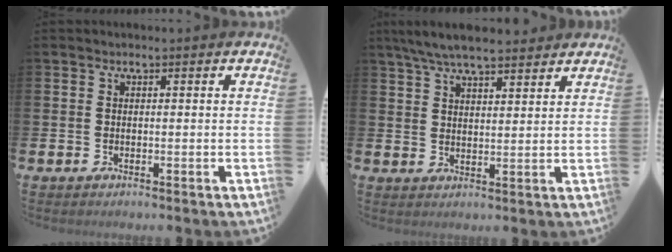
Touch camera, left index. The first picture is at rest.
{"total": 8.0, "force": [7.5, 0.8, 2.7], "torque": [-0.085, -0.041, 0.133]}